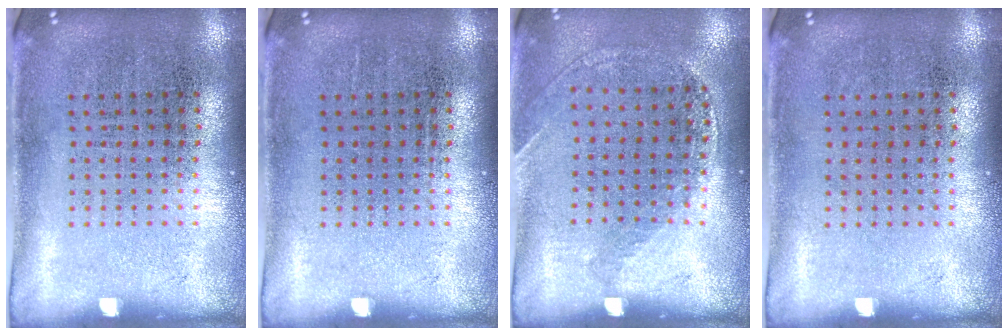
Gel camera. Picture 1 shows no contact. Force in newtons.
{"total": 0.0}
{"total": 1.2, "press": 1.1, "slide": 0.4}
{"total": 0.0}